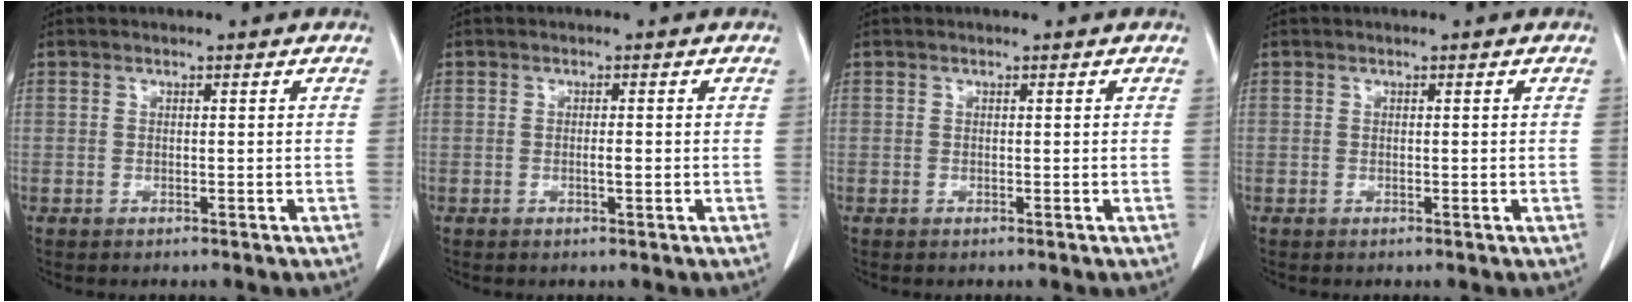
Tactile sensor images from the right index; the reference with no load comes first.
{"total": 1.2, "force": [-0.2, 0.2, 1.2], "torque": [-0.022, -0.001, -0.003]}
{"total": 0.0}
{"total": 0.0}